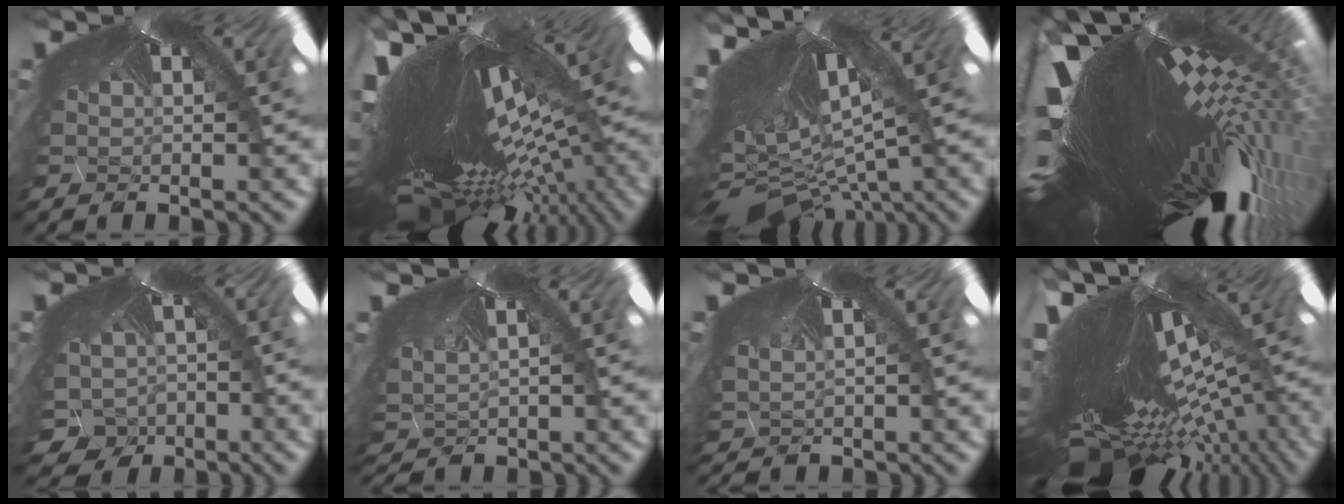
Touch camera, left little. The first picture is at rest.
{"total": 7.5, "force": [-6.6, -1.2, 3.4], "torque": [-0.066, -0.109, -0.068]}
{"total": 6.7, "force": [-6.3, -0.3, 2.3], "torque": [-0.029, -0.095, -0.083]}
{"total": 6.0, "force": [-5.0, 0.0, 3.3], "torque": [-0.085, -0.095, -0.051]}
{"total": 8.0, "force": [-7.3, 3.1, 0.7], "torque": [0.023, -0.071, -0.110]}
{"total": 2.2, "force": [-1.7, -1.3, -0.8], "torque": [-0.005, -0.023, -0.008]}
{"total": 1.8, "force": [-0.9, -1.3, -1.0], "torque": [0.004, -0.012, 0.002]}
{"total": 8.0, "force": [-7.5, -1.1, 2.6], "torque": [-0.038, -0.107, -0.088]}